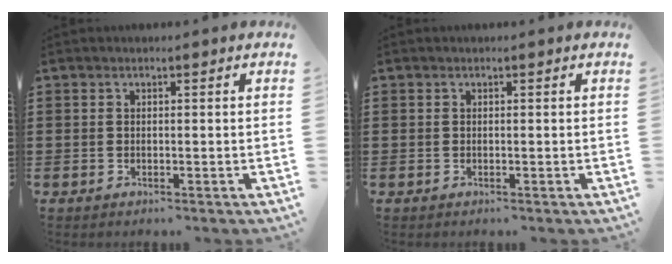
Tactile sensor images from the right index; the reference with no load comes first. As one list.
[{"total": 0.0}]